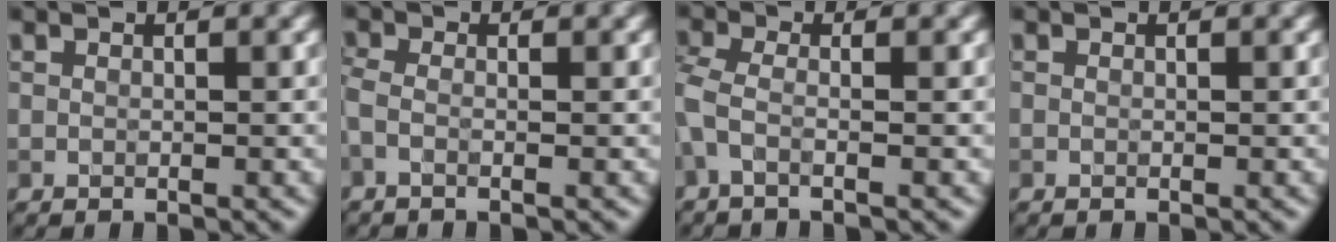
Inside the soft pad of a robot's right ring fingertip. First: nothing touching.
{"total": 1.7, "force": [-0.7, 0.8, 1.3], "torque": [-0.029, -0.007, -0.020]}
{"total": 2.0, "force": [-0.8, 0.5, 1.8], "torque": [-0.045, -0.009, -0.029]}
{"total": 0.0}